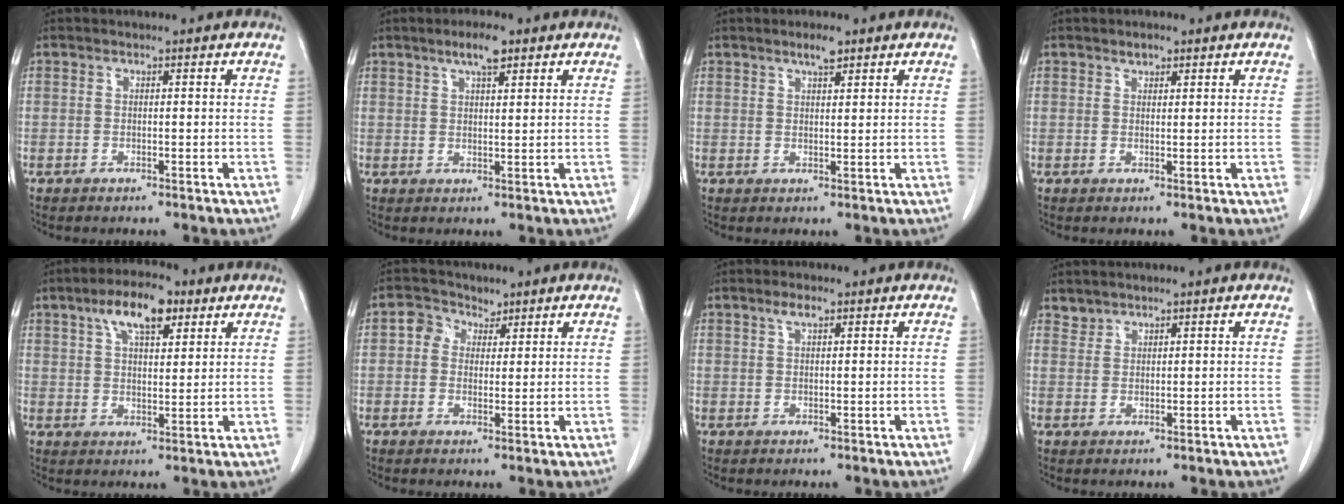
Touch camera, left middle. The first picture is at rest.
{"total": 4.3, "force": [2.8, 0.9, 3.1], "torque": [-0.058, 0.004, 0.048]}
{"total": 2.5, "force": [1.9, 0.5, 1.7], "torque": [-0.033, 0.000, 0.033]}
{"total": 1.4, "force": [1.0, 0.6, 0.6], "torque": [-0.013, 0.000, 0.016]}
{"total": 8.3, "force": [4.6, 3.0, 6.2], "torque": [-0.111, 0.016, 0.079]}
{"total": 3.4, "force": [1.8, 2.7, 1.0], "torque": [-0.022, 0.015, 0.031]}
{"total": 1.8, "force": [1.2, 0.5, 1.3], "torque": [-0.027, 0.004, 0.022]}
{"total": 1.4, "force": [1.3, 0.4, -0.3], "torque": [0.007, 0.003, 0.025]}